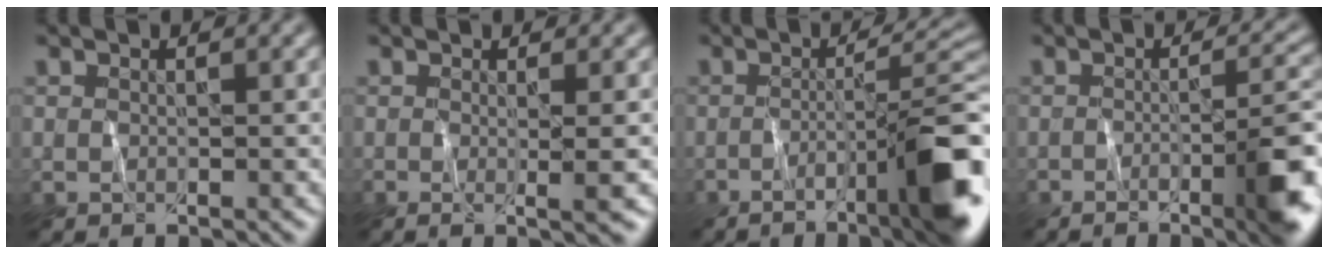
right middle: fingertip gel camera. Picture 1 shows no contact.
{"total": 2.4, "force": [0.0, 0.5, 2.3], "torque": [-0.021, 0.000, -0.004]}
{"total": 9.0, "force": [-3.0, 1.6, 8.4], "torque": [-0.099, 0.014, -0.050]}
{"total": 6.7, "force": [-2.6, 1.4, 6.0], "torque": [-0.068, 0.004, -0.041]}